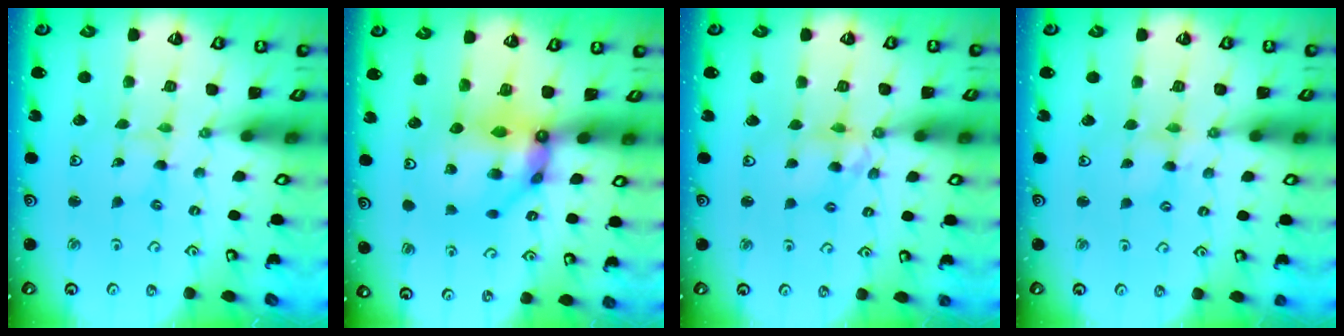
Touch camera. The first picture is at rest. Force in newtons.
{"total": 10.7, "press": 10.6, "slide": 1.0}
{"total": 8.3, "press": 8.3, "slide": 1.0}
{"total": 3.6, "press": 3.5, "slide": 0.4}